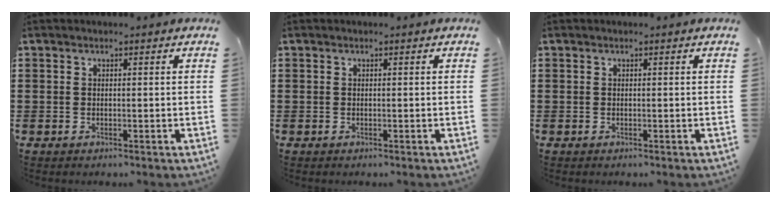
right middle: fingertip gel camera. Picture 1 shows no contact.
{"total": 0.0}
{"total": 0.0}